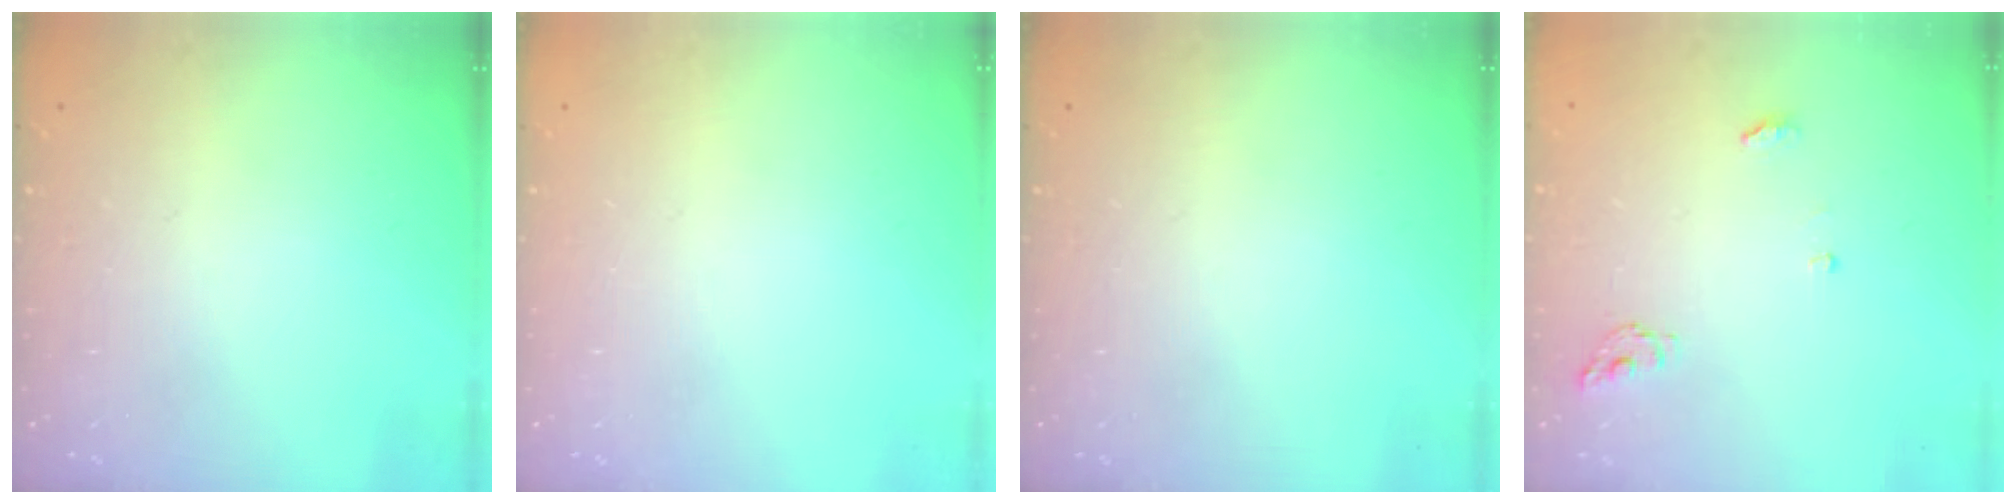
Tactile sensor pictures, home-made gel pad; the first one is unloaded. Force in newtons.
{"total": 0.0}
{"total": 0.0}
{"total": 4.4, "press": 4.3, "slide": 0.5}